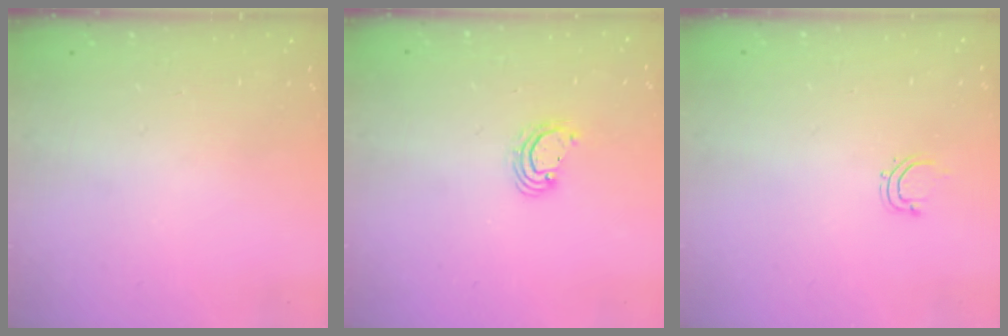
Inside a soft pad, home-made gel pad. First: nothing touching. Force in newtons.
{"total": 3.6, "press": 3.6, "slide": 0.2}
{"total": 2.8, "press": 2.7, "slide": 0.5}